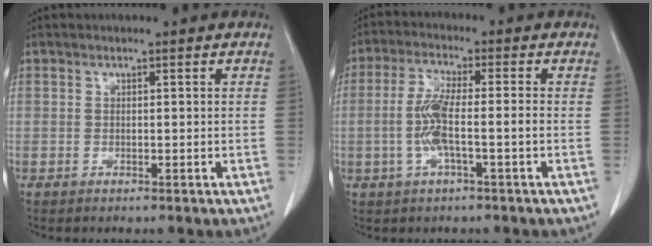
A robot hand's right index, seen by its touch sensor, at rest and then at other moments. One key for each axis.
{"total": 6.5, "fx": -1.4, "fy": 0.7, "fz": 6.3, "tx": -0.134, "ty": 0.006, "tz": -0.029}